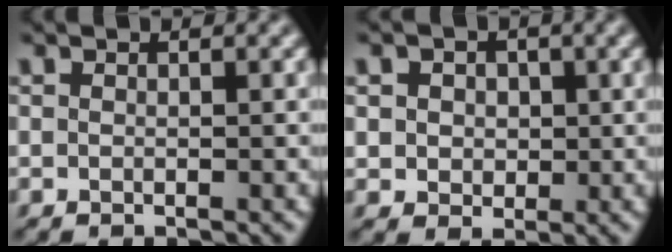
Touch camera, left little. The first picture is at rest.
{"total": 3.3, "force": [0.8, 2.8, 1.6], "torque": [-0.029, 0.009, 0.005]}